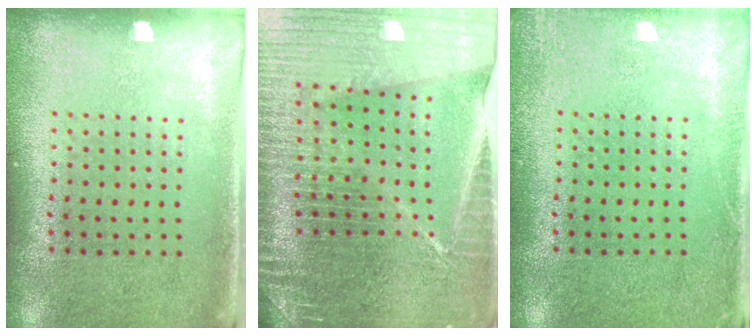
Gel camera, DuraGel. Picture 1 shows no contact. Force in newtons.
{"total": 6.7, "press": 5.8, "slide": 3.4}
{"total": 1.9, "press": 1.9, "slide": 0.3}